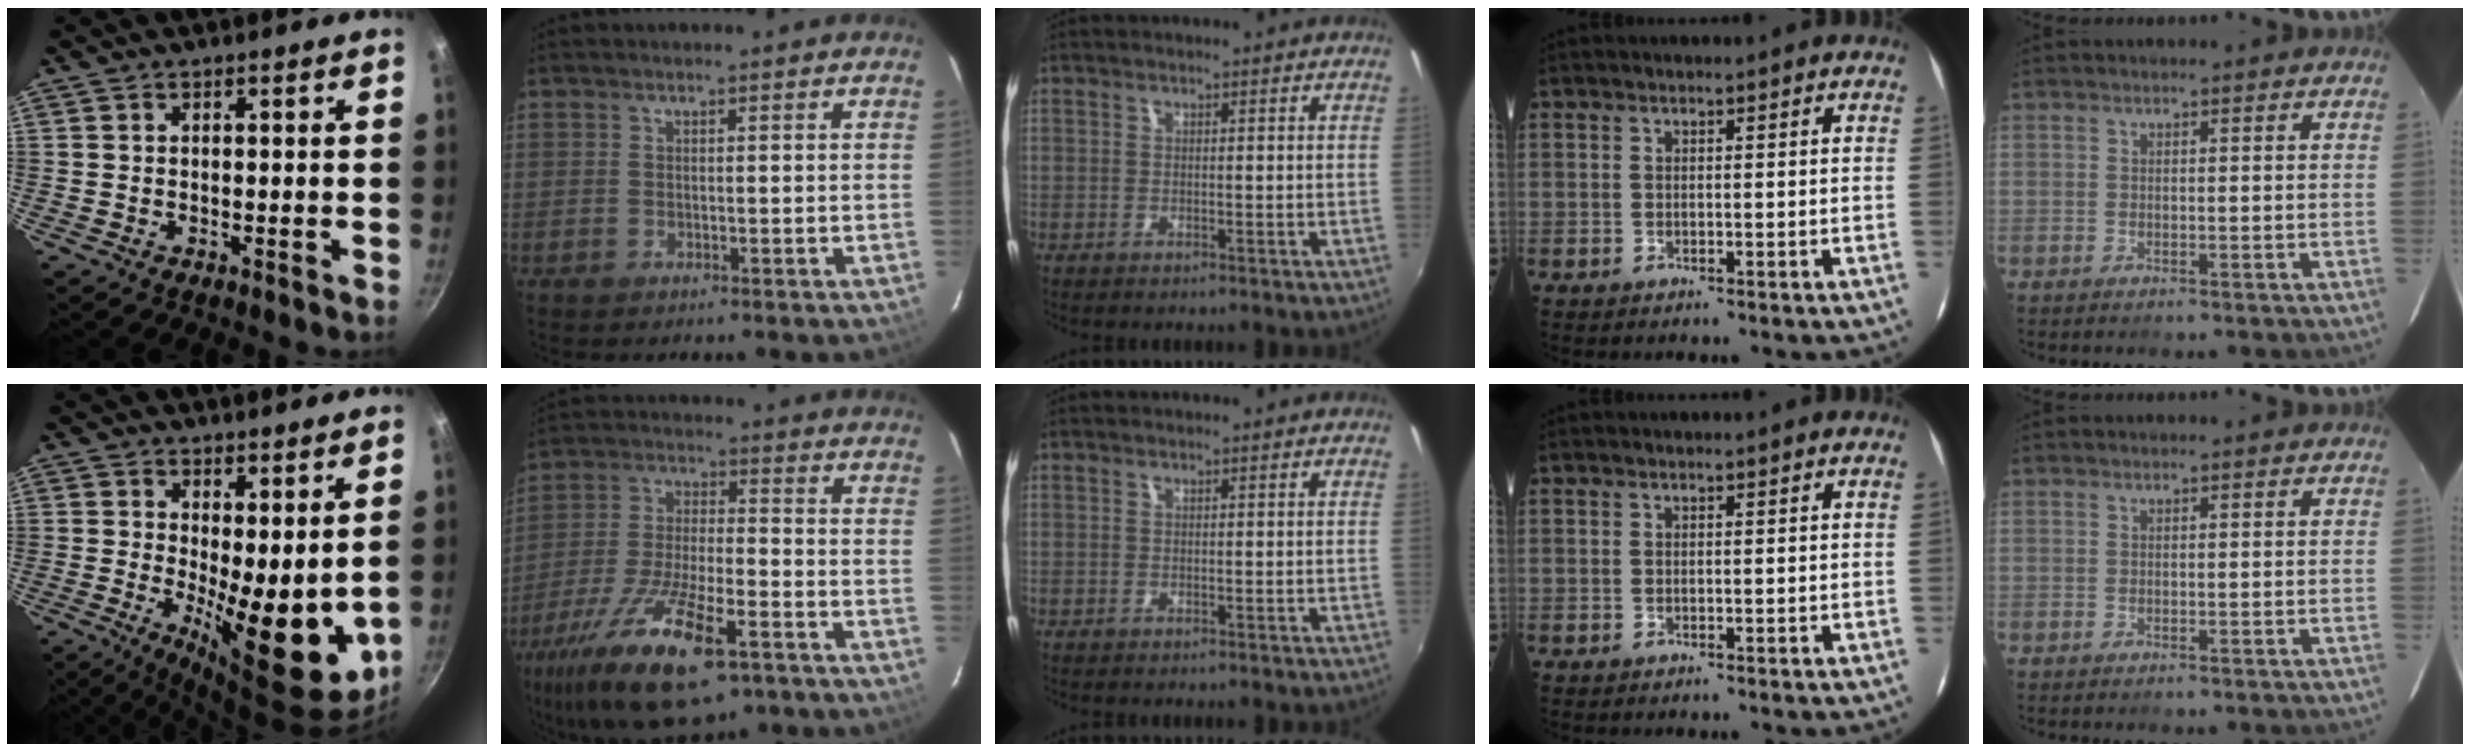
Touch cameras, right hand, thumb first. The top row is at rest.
{"thumb": {"total": 13.3, "force": [0.9, 5.1, 12.3], "torque": [-0.139, -0.032, 0.026]}, "index": {"total": 19.8, "force": [-11.8, 6.6, 14.4], "torque": [-0.284, -0.042, -0.207]}}